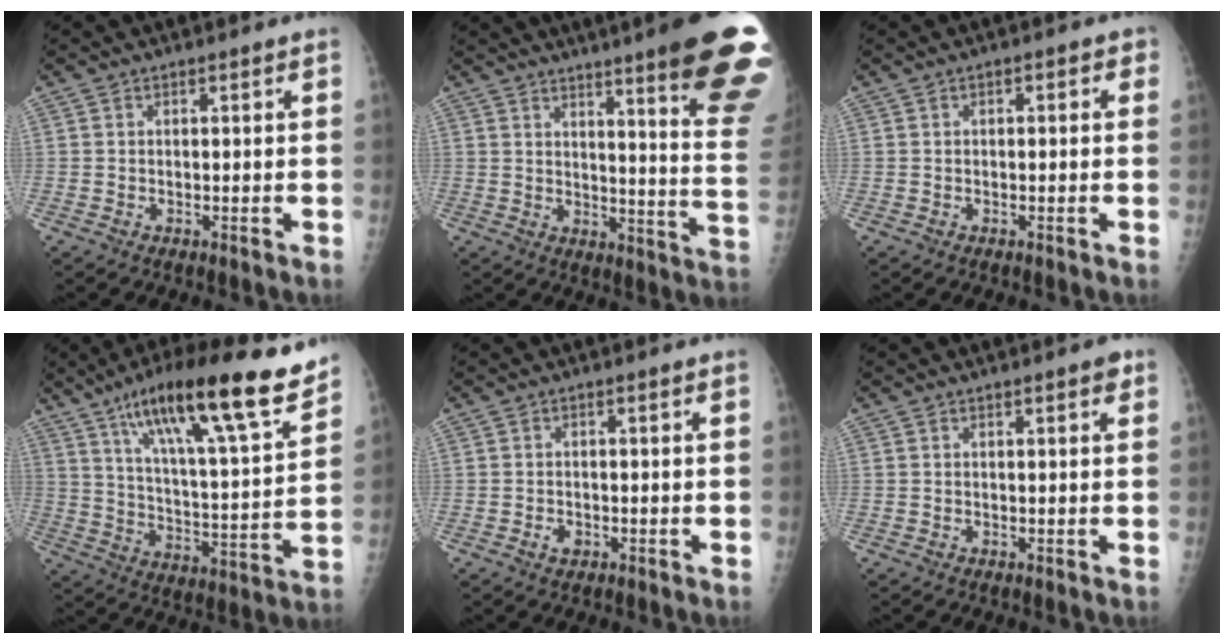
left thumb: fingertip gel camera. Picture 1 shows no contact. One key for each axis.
{"total": 22.4, "fx": 14.8, "fy": 1.8, "fz": 16.7, "tx": -0.179, "ty": -0.088, "tz": 0.185}
{"total": 2.3, "fx": 0.4, "fy": 1.3, "fz": 1.8, "tx": -0.010, "ty": 0.006, "tz": -0.005}
{"total": 23.8, "fx": 15.9, "fy": 3.9, "fz": 17.2, "tx": -0.258, "ty": -0.054, "tz": 0.261}
{"total": 1.9, "fx": -0.9, "fy": 1.3, "fz": 1.0, "tx": -0.011, "ty": 0.006, "tz": -0.012}
{"total": 1.5, "fx": 0.7, "fy": 0.5, "fz": 1.3, "tx": -0.015, "ty": 0.001, "tz": 0.008}